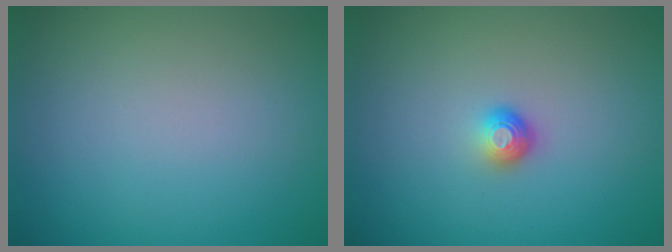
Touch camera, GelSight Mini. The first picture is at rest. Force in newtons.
{"total": 1.5, "press": 1.1, "slide": 1.1}